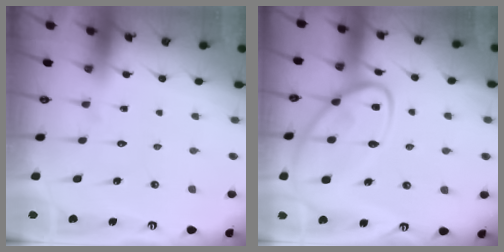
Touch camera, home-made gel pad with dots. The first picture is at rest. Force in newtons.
{"total": 15.2, "press": 15.1, "slide": 1.0}